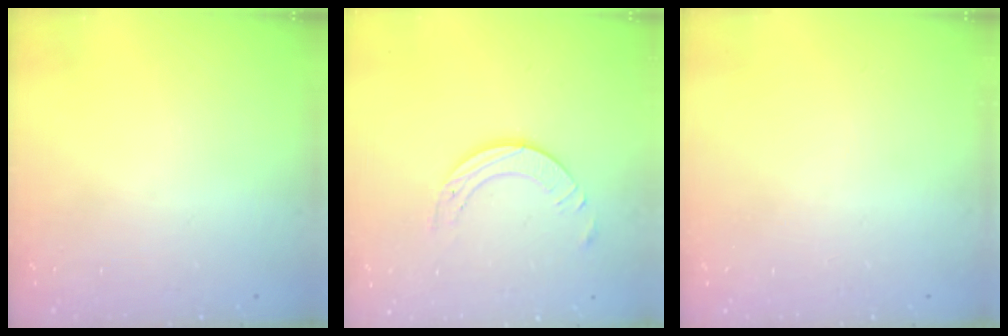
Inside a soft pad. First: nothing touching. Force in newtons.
{"total": 5.8, "press": 5.8, "slide": 0.6}
{"total": 0.0}